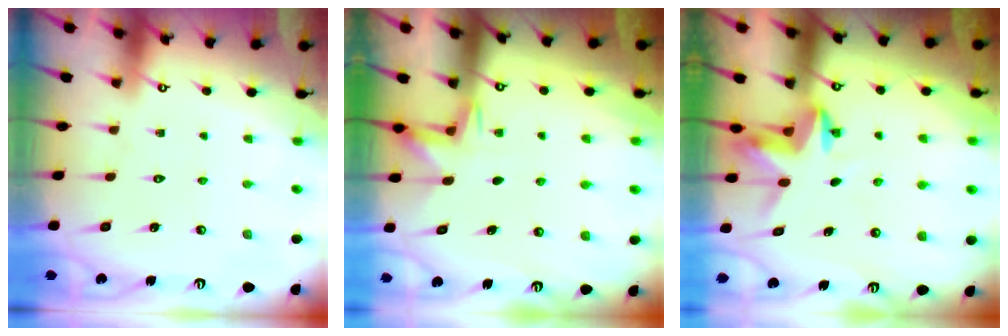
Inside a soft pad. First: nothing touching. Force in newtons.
{"total": 3.8, "press": 3.5, "slide": 1.2}
{"total": 3.4, "press": 3.4, "slide": 0.1}